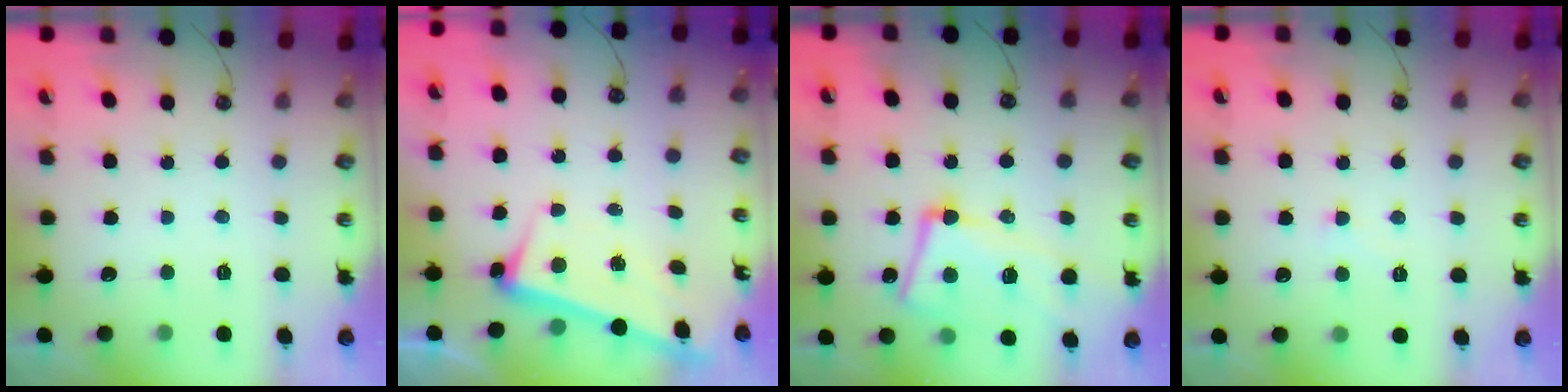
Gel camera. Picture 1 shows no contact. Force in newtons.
{"total": 2.6, "press": 2.4, "slide": 1.1}
{"total": 9.0, "press": 8.8, "slide": 1.7}
{"total": 2.0, "press": 2.0, "slide": 0.4}